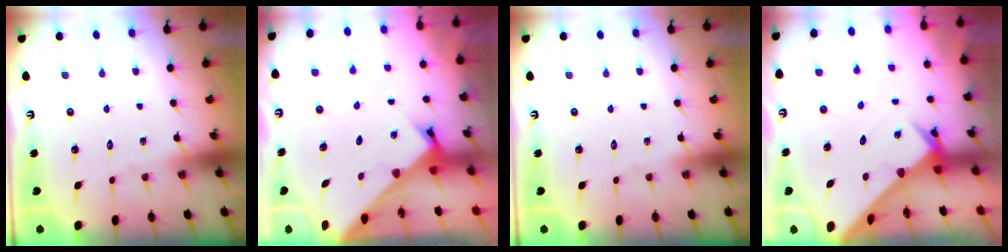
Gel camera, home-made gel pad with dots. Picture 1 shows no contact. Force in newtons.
{"total": 2.3, "press": 2.3, "slide": 0.2}
{"total": 0.0}
{"total": 3.0, "press": 3.0, "slide": 0.2}